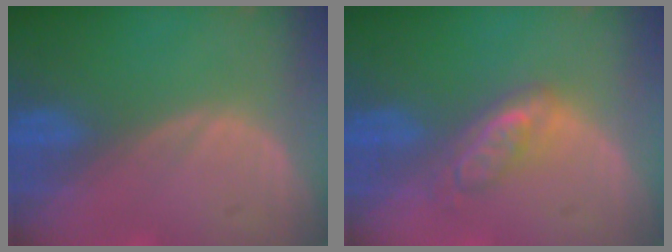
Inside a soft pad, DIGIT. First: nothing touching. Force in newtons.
{"total": 5.2, "press": 4.6, "slide": 2.4}